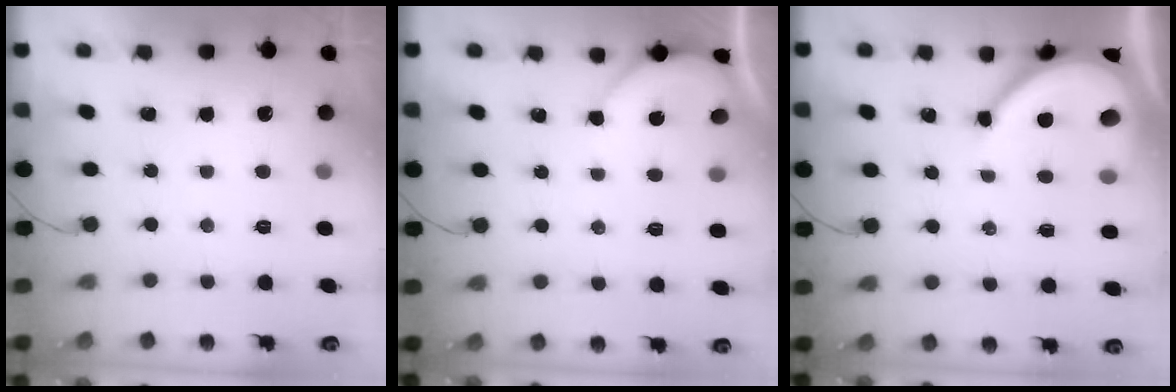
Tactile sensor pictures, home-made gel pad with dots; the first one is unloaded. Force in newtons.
{"total": 2.0, "press": 2.0, "slide": 0.2}
{"total": 8.8, "press": 8.7, "slide": 1.2}